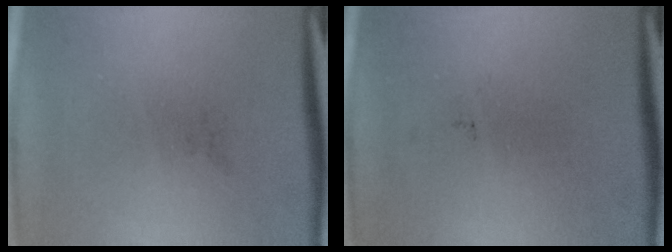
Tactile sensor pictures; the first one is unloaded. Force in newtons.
{"total": 0.0}